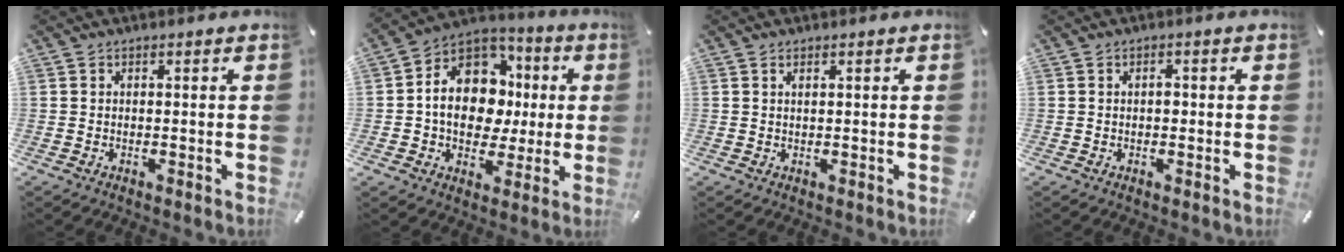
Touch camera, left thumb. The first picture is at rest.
{"total": 15.2, "force": [0.1, 12.4, 8.7], "torque": [-0.153, 0.001, 0.008]}
{"total": 0.7, "force": [0.3, 0.1, 0.6], "torque": [-0.010, 0.001, 0.006]}
{"total": 1.2, "force": [-0.1, 0.8, 0.9], "torque": [-0.018, 0.004, -0.003]}